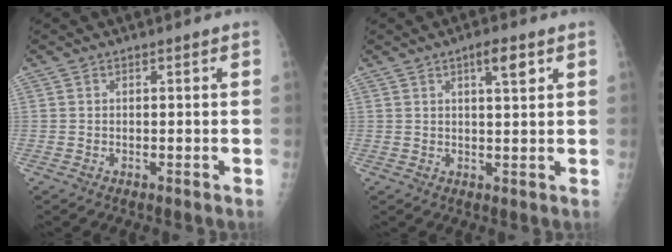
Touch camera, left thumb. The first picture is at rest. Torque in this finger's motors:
{"motor_torque": [0.03, 0.64, 0.44, -0.10, 0.01]}